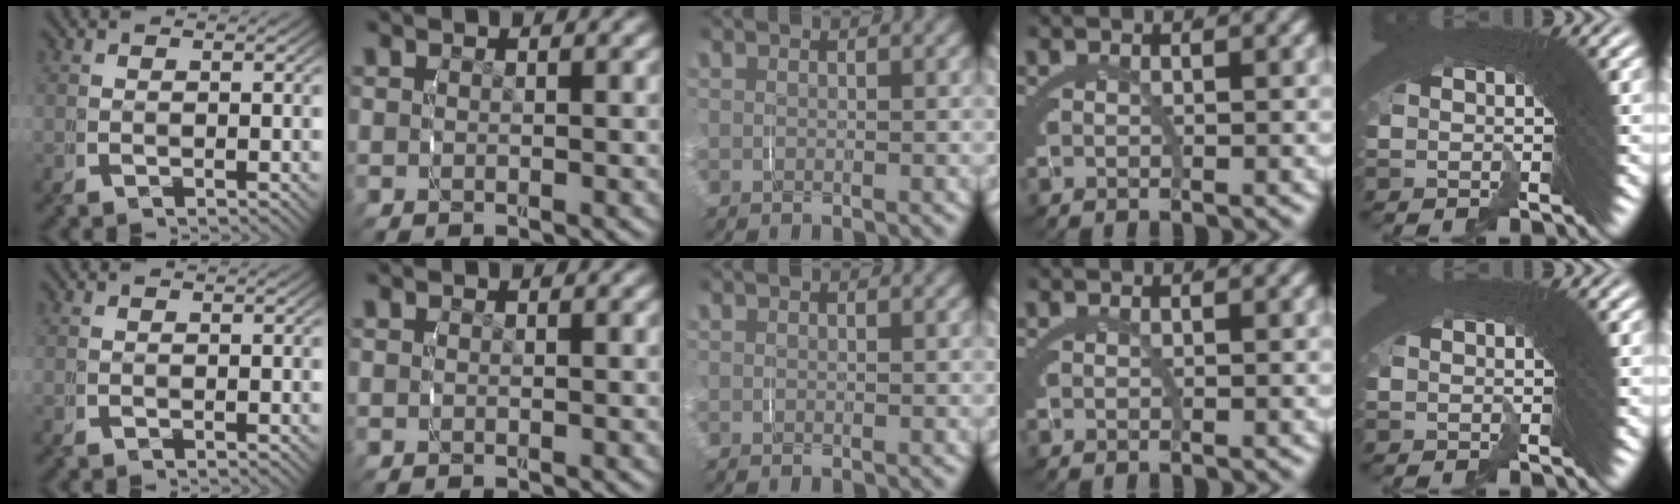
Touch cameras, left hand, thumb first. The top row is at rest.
{}